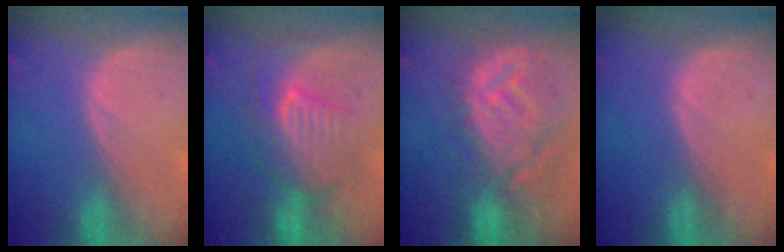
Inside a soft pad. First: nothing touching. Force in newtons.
{"total": 8.9, "press": 8.6, "slide": 2.1}
{"total": 12.3, "press": 11.0, "slide": 5.4}
{"total": 0.0}